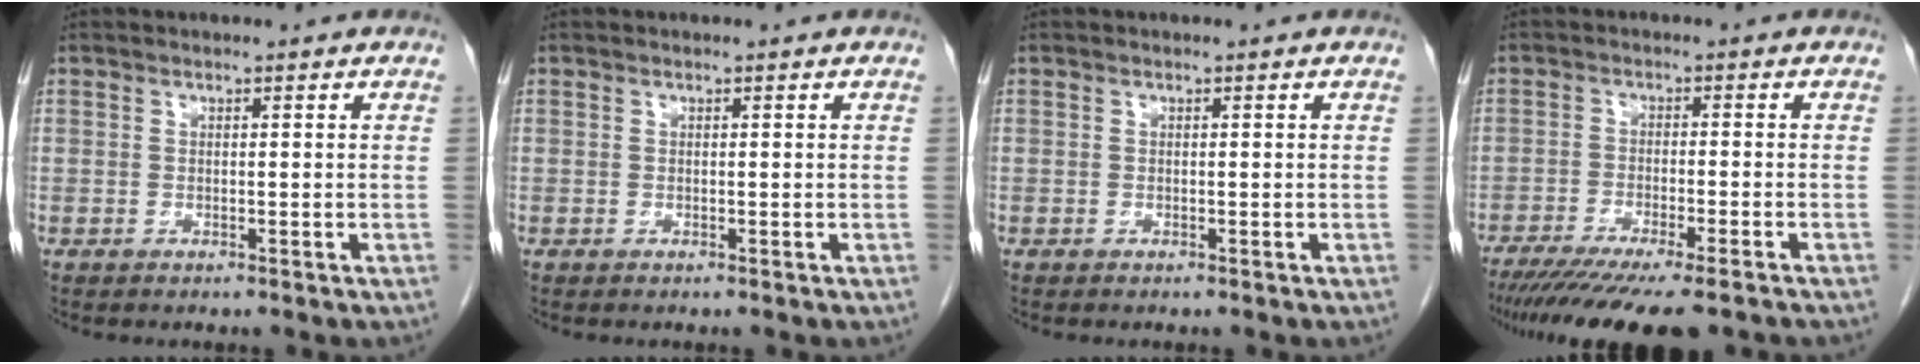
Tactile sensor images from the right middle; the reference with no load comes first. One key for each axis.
{"total": 0.0}
{"total": 0.0}
{"total": 15.0, "fx": -12.3, "fy": 1.6, "fz": 8.4, "tx": -0.121, "ty": -0.035, "tz": -0.185}